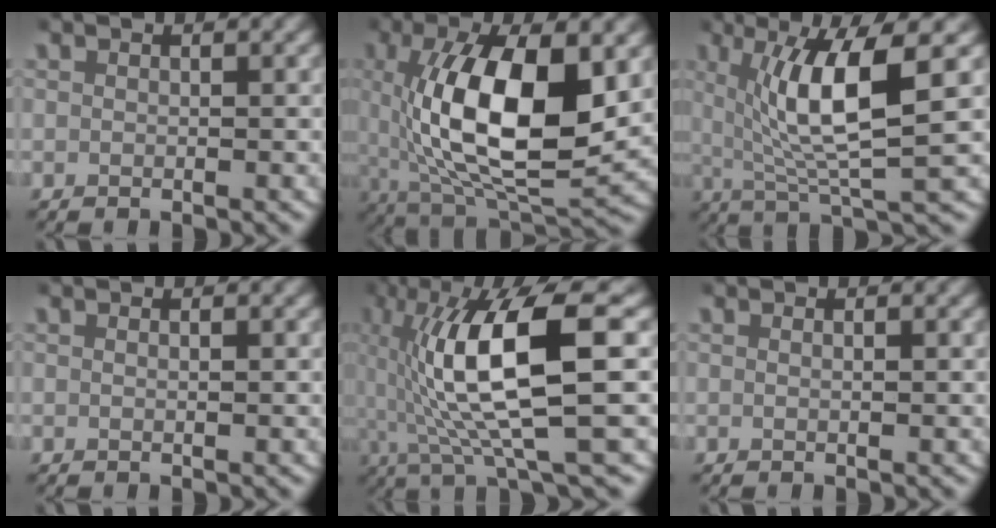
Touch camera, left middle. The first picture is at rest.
{"total": 12.6, "force": [0.9, 5.6, 11.3], "torque": [-0.211, -0.019, 0.028]}
{"total": 7.6, "force": [1.4, 1.7, 7.3], "torque": [-0.130, 0.003, 0.025]}
{"total": 0.0}
{"total": 11.4, "force": [0.3, 3.1, 11.0], "torque": [-0.201, 0.008, 0.008]}
{"total": 0.0}